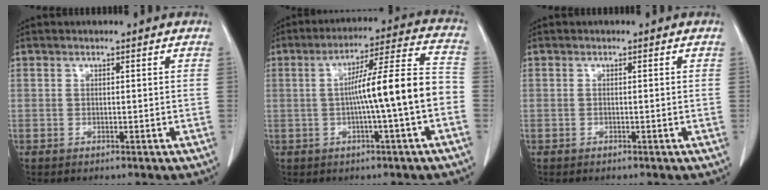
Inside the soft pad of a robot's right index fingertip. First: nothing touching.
{"total": 12.1, "force": [-2.0, -0.2, 11.9], "torque": [-0.189, 0.025, -0.035]}
{"total": 0.0}